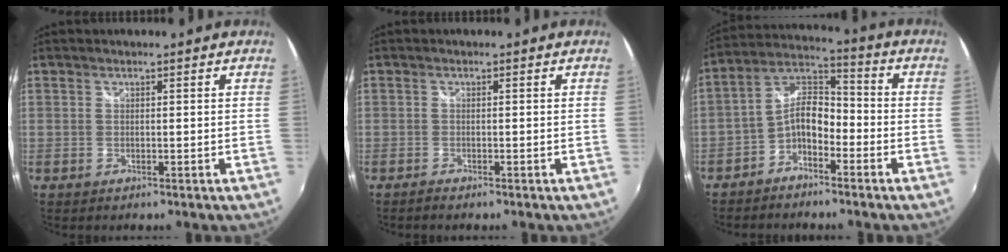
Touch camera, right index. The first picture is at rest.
{"total": 1.1, "force": [-1.1, 0.1, 0.4], "torque": [-0.011, -0.005, -0.021]}
{"total": 7.7, "force": [-4.0, 3.9, 5.3], "torque": [-0.118, 0.027, -0.077]}